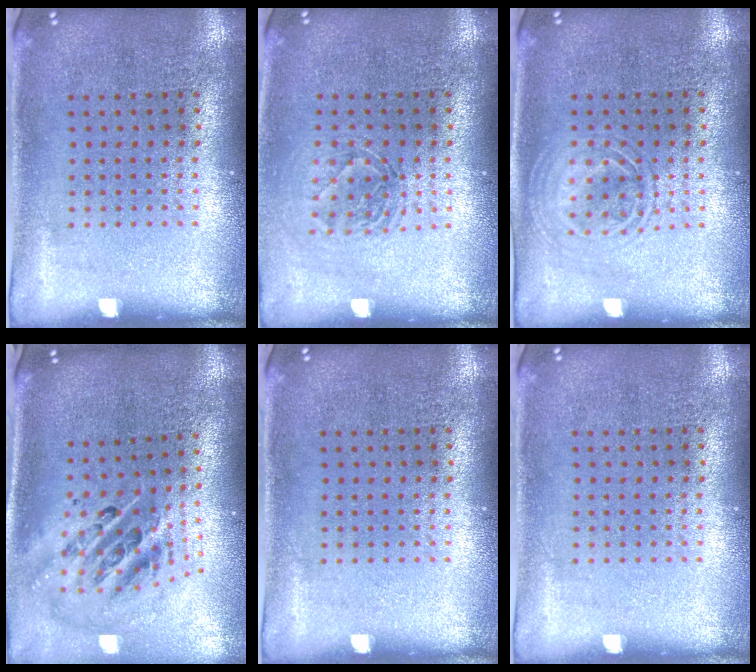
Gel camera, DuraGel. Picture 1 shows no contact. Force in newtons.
{"total": 1.3, "press": 1.1, "slide": 0.6}
{"total": 1.2, "press": 1.2, "slide": 0.1}
{"total": 2.6, "press": 1.8, "slide": 2.0}
{"total": 0.0}
{"total": 0.0}